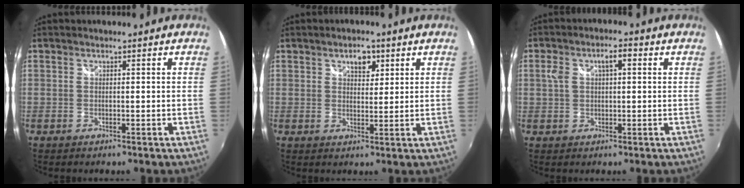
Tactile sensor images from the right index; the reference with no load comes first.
{"total": 3.9, "force": [2.1, 2.3, 2.3], "torque": [-0.031, 0.008, 0.034]}
{"total": 4.9, "force": [1.2, 2.5, 4.1], "torque": [-0.075, 0.015, 0.023]}